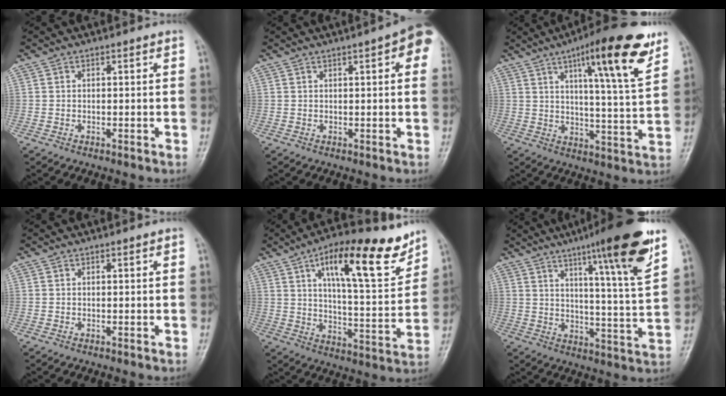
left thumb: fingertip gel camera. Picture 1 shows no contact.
{"total": 7.7, "force": [3.2, 2.1, 6.7], "torque": [-0.068, 0.004, 0.030]}
{"total": 17.4, "force": [9.8, 2.7, 14.1], "torque": [-0.191, -0.044, 0.144]}
{"total": 0.0}
{"total": 18.6, "force": [10.5, 5.8, 14.2], "torque": [-0.183, -0.045, 0.165]}
{"total": 18.1, "force": [10.7, 1.3, 14.5], "torque": [-0.196, -0.051, 0.155]}